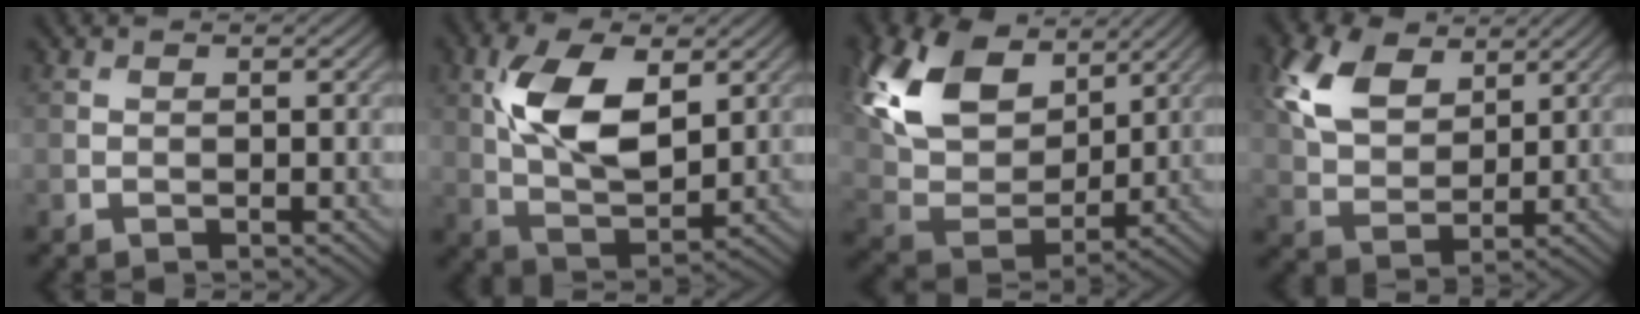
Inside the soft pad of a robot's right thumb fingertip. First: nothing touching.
{"total": 10.6, "force": [3.0, 5.4, 8.6], "torque": [-0.180, 0.003, 0.054]}
{"total": 14.6, "force": [6.9, 9.0, 9.2], "torque": [-0.227, 0.021, 0.127]}
{"total": 9.5, "force": [4.5, 5.8, 6.0], "torque": [-0.162, 0.012, 0.087]}